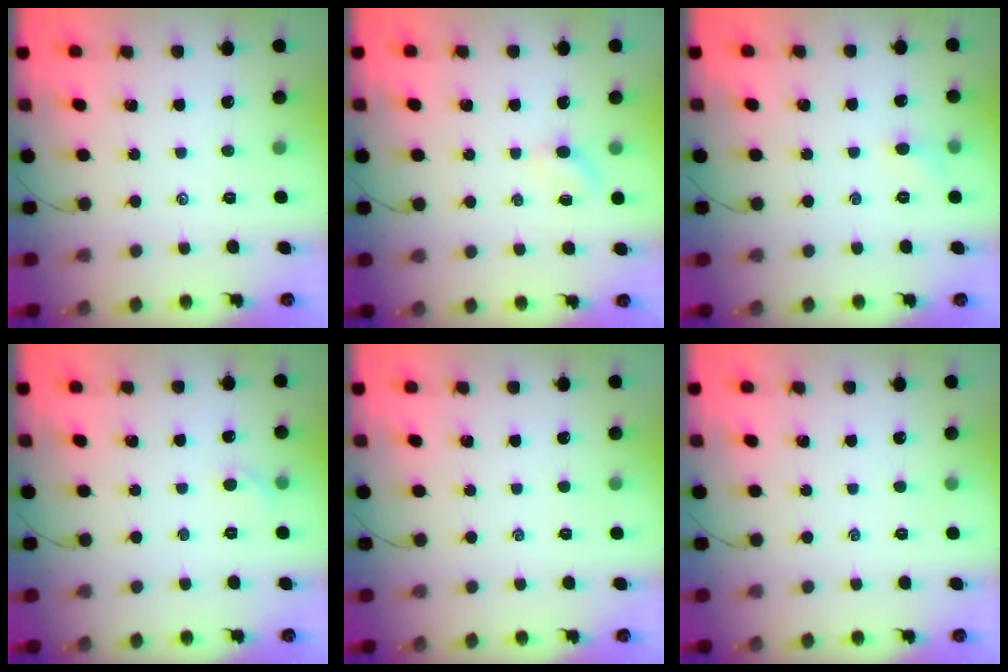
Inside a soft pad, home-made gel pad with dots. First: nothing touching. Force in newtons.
{"total": 2.1, "press": 2.0, "slide": 0.7}
{"total": 4.7, "press": 4.5, "slide": 1.4}
{"total": 3.5, "press": 3.3, "slide": 1.1}
{"total": 0.0}
{"total": 0.0}